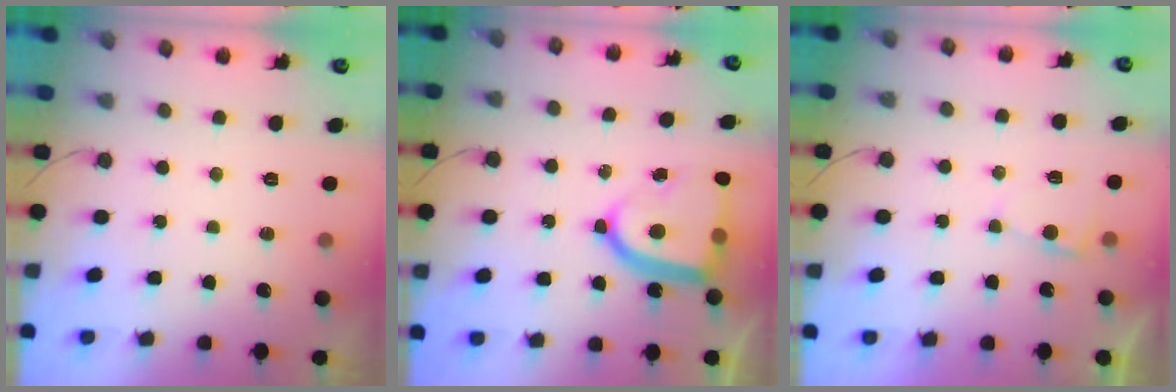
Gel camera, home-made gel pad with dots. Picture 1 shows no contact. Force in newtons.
{"total": 16.0, "press": 15.9, "slide": 1.3}
{"total": 2.1, "press": 2.1, "slide": 0.3}